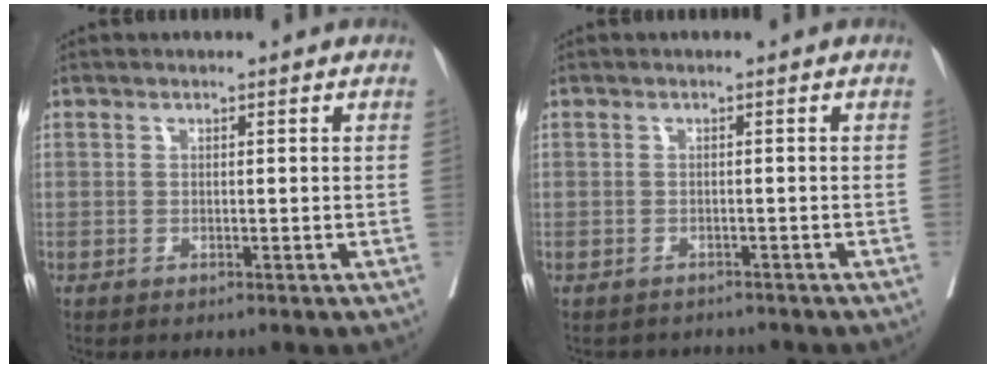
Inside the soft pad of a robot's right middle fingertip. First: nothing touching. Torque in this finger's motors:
{"motor_torque": [0.13, -0.25, -0.04, -0.07]}